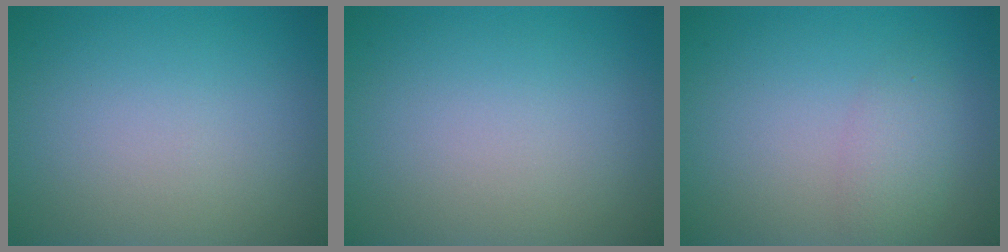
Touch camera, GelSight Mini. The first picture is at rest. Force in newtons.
{"total": 0.0}
{"total": 2.3, "press": 2.3, "slide": 0.1}